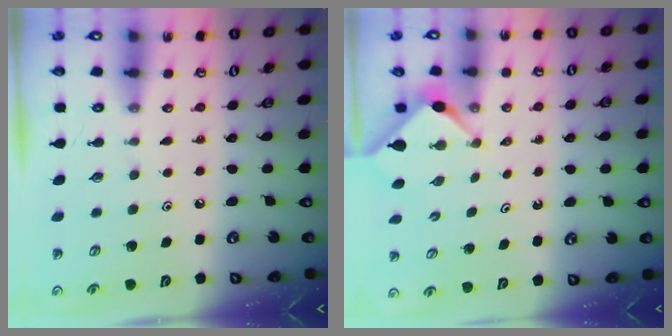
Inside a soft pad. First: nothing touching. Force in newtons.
{"total": 2.8, "press": 2.8, "slide": 0.4}